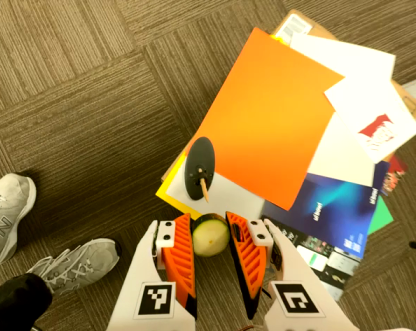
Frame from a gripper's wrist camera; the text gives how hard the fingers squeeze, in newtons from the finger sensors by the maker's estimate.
{"total": 10.7, "left": 11.5, "right": 9.9}